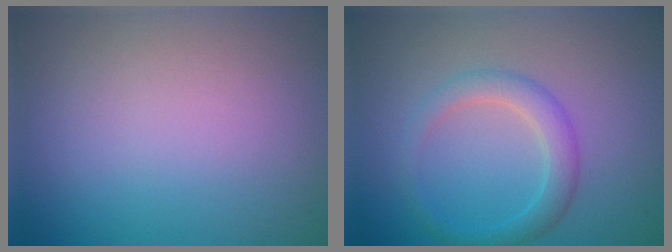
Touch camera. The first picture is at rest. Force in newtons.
{"total": 2.7, "press": 2.7, "slide": 0.1}